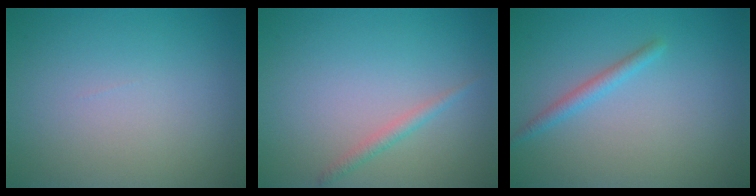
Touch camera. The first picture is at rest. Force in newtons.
{"total": 1.2, "press": 1.2, "slide": 0.0}
{"total": 1.5, "press": 1.5, "slide": 0.1}